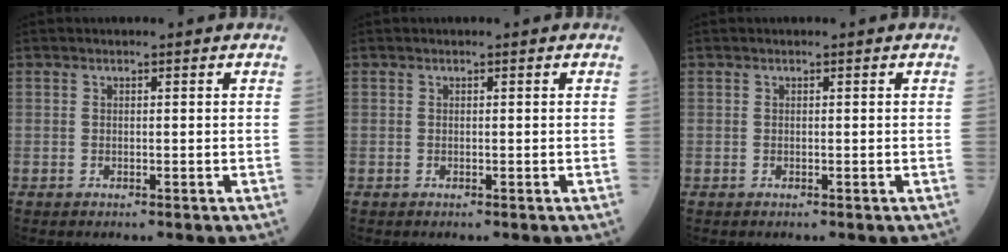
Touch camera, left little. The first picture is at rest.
{"total": 0.0}
{"total": 0.0}